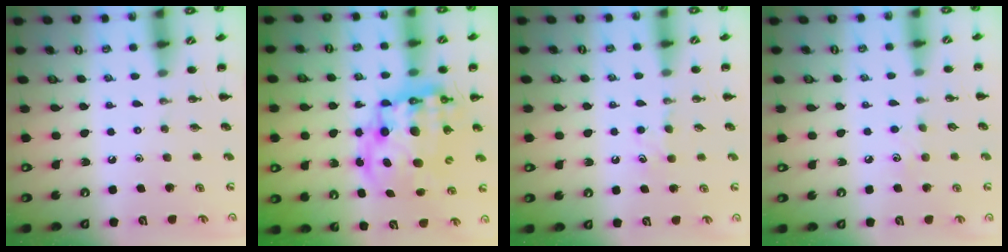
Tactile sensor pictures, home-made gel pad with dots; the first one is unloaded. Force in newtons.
{"total": 15.2, "press": 14.7, "slide": 3.9}
{"total": 5.0, "press": 4.8, "slide": 1.4}
{"total": 5.0, "press": 4.8, "slide": 1.3}